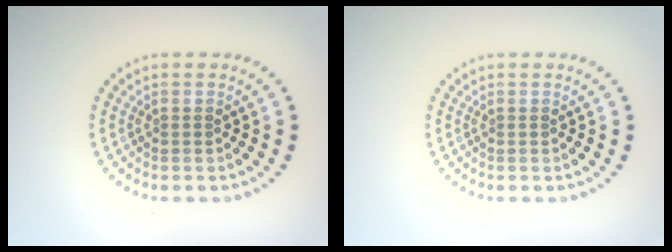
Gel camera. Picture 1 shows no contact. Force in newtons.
{"total": 0.0}